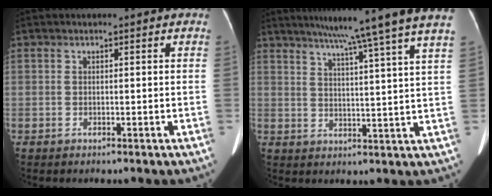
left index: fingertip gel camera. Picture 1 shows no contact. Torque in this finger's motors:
{"motor_torque": [0.00, -2.14, 0.62, 0.14]}